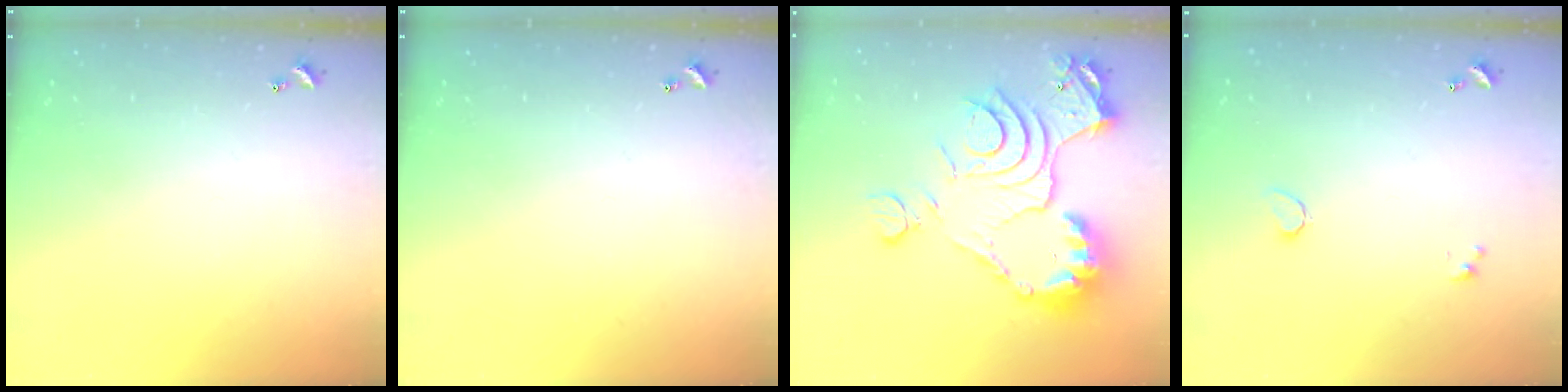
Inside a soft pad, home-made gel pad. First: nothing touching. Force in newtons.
{"total": 0.0}
{"total": 19.2, "press": 19.1, "slide": 1.8}
{"total": 0.6, "press": 0.0, "slide": 0.6}